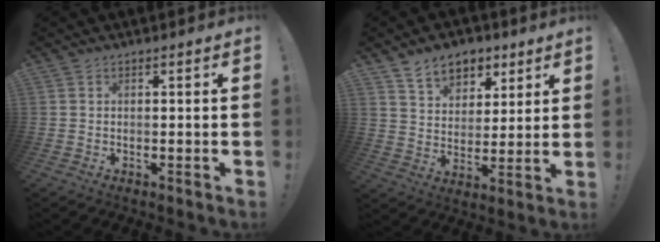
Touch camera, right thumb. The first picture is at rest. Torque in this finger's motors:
{"motor_torque": [-0.12, 0.29, -0.10, 0.30, 0.07]}